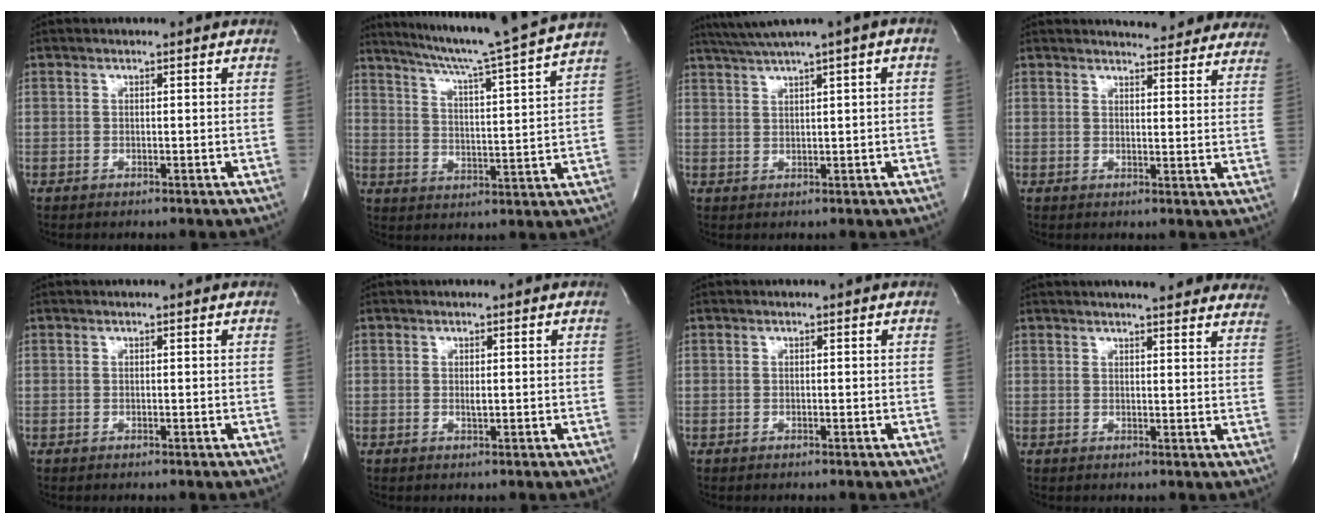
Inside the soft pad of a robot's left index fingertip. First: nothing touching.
{"total": 18.7, "force": [16.4, -2.5, 8.8], "torque": [-0.148, -0.038, 0.225]}
{"total": 6.1, "force": [3.6, -0.4, 4.9], "torque": [-0.090, 0.024, 0.065]}
{"total": 14.5, "force": [13.7, 2.8, 3.8], "torque": [-0.025, -0.020, 0.140]}
{"total": 0.0}
{"total": 0.5, "force": [0.0, 0.1, 0.5], "torque": [-0.016, -0.005, 0.002]}
{"total": 0.0}
{"total": 16.6, "force": [14.8, 2.9, 6.9], "torque": [-0.081, 0.006, 0.166]}